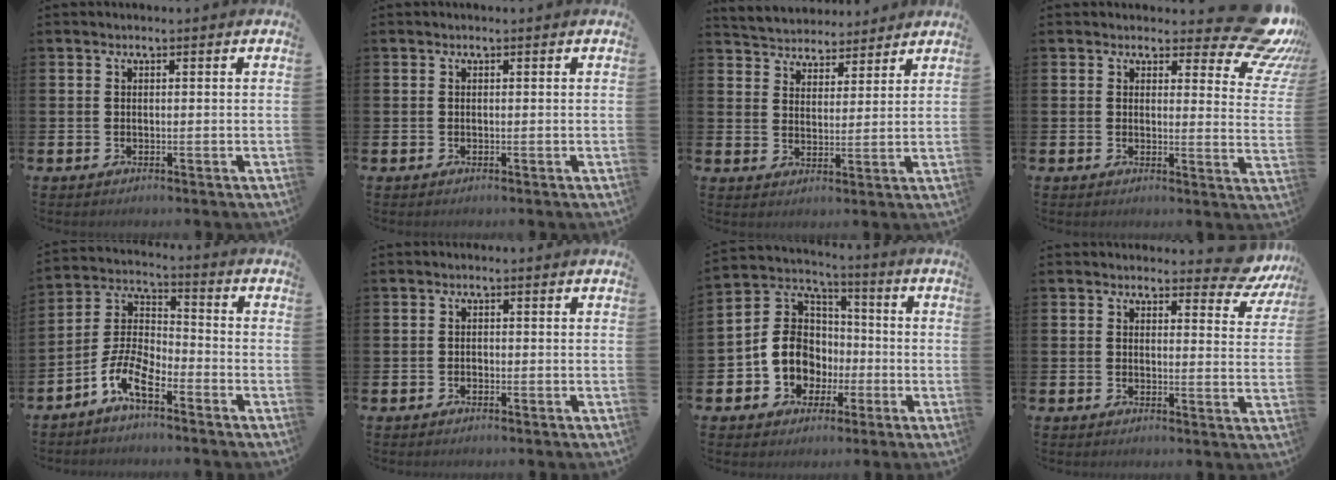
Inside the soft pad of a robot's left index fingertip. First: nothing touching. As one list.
[{"total": 0.0}, {"total": 4.7, "force": [4.5, 1.1, -0.5], "torque": [-0.017, -0.026, 0.082]}, {"total": 7.6, "force": [6.1, 2.8, 3.6], "torque": [-0.037, -0.053, 0.100]}, {"total": 6.6, "force": [-4.7, 2.1, 4.1], "torque": [-0.110, -0.016, -0.098]}, {"total": 0.7, "force": [-0.6, 0.4, 0.1], "torque": [-0.003, 0.001, -0.013]}, {"total": 9.5, "force": [-2.6, 8.5, 3.4], "torque": [-0.104, 0.018, -0.054]}, {"total": 4.0, "force": [3.5, 1.6, 1.0], "torque": [-0.006, -0.022, 0.058]}]